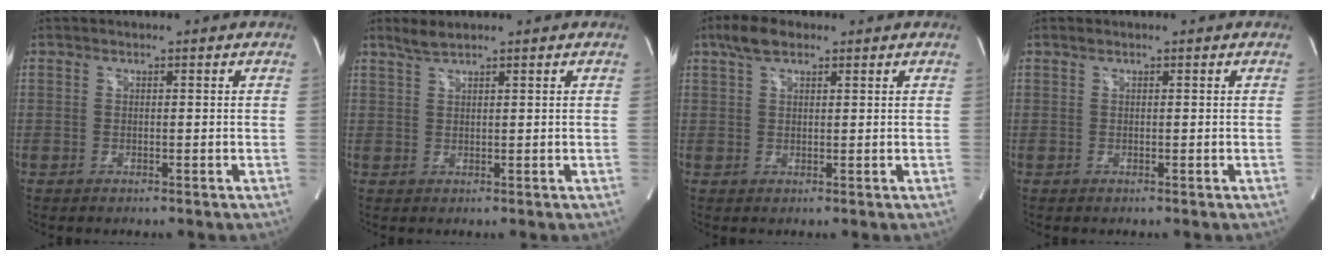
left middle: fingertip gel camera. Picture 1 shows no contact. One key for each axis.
{"total": 2.0, "fx": 1.8, "fy": -0.1, "fz": 0.9, "tx": -0.024, "ty": 0.006, "tz": 0.039}
{"total": 4.2, "fx": 2.8, "fy": 1.6, "fz": 2.7, "tx": -0.062, "ty": 0.016, "tz": 0.054}
{"total": 0.0}